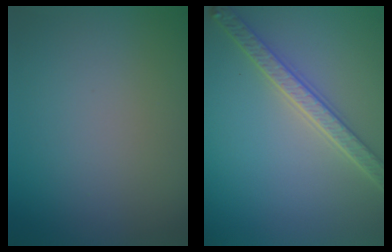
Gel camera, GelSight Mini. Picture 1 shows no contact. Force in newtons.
{"total": 4.1, "press": 3.5, "slide": 2.2}